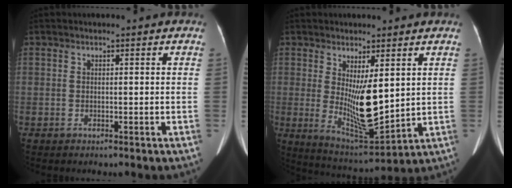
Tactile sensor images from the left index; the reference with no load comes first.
{"total": 9.8, "force": [1.5, 2.3, 9.4], "torque": [-0.166, -0.025, 0.042]}